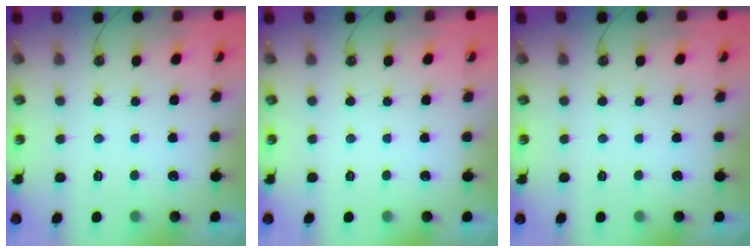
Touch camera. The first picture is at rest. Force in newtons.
{"total": 0.0}
{"total": 0.0}